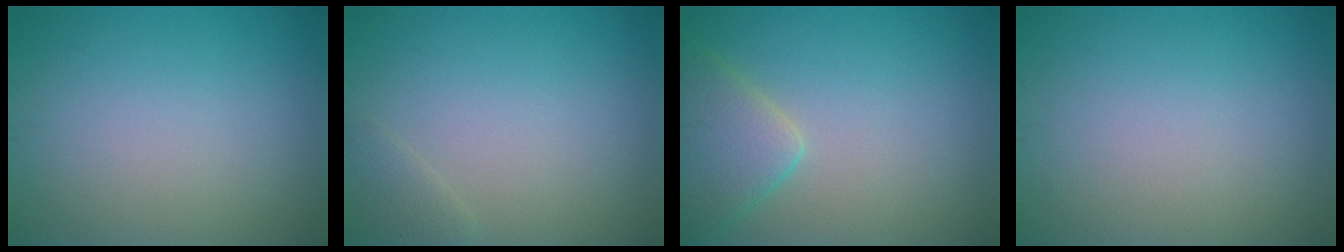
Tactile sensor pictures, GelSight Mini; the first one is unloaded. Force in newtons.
{"total": 1.1, "press": 1.1, "slide": 0.0}
{"total": 4.4, "press": 4.4, "slide": 0.2}
{"total": 0.0}